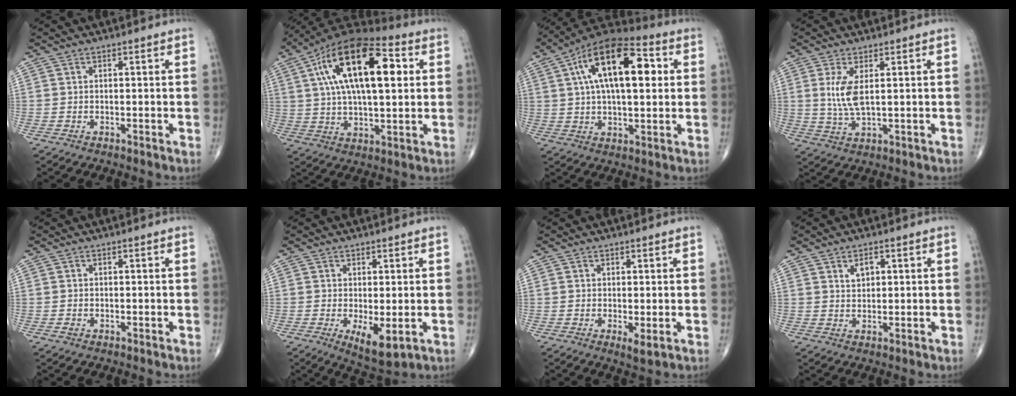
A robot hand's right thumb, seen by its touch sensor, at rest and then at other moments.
{"total": 22.7, "force": [5.9, 10.1, 19.5], "torque": [-0.333, 0.013, 0.089]}
{"total": 20.1, "force": [5.0, 9.2, 17.1], "torque": [-0.272, 0.018, 0.070]}
{"total": 5.5, "force": [1.3, 1.8, 5.1], "torque": [-0.113, -0.015, 0.032]}
{"total": 0.7, "force": [-0.2, 0.5, 0.3], "torque": [-0.007, 0.000, -0.003]}
{"total": 6.1, "force": [-1.3, 2.4, 5.5], "torque": [-0.087, -0.021, -0.010]}
{"total": 2.0, "force": [-0.2, 0.6, 1.9], "torque": [-0.033, -0.009, -0.001]}
{"total": 3.2, "force": [1.6, 1.6, 2.2], "torque": [-0.034, -0.010, 0.031]}